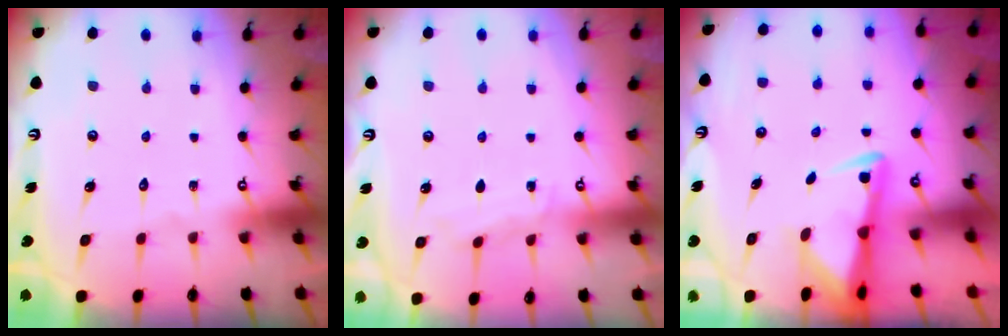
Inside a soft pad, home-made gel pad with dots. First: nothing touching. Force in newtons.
{"total": 4.4, "press": 4.4, "slide": 0.5}
{"total": 2.9, "press": 2.8, "slide": 0.5}